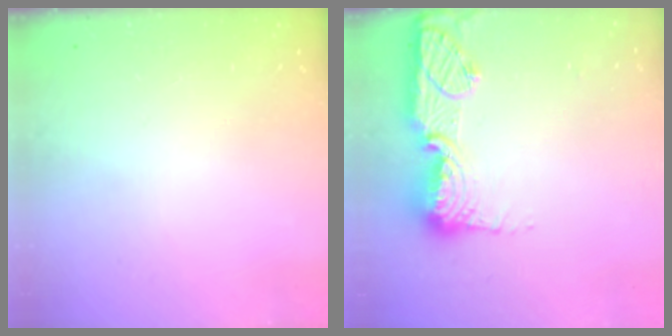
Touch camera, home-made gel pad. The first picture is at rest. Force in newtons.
{"total": 15.4, "press": 15.4, "slide": 1.2}